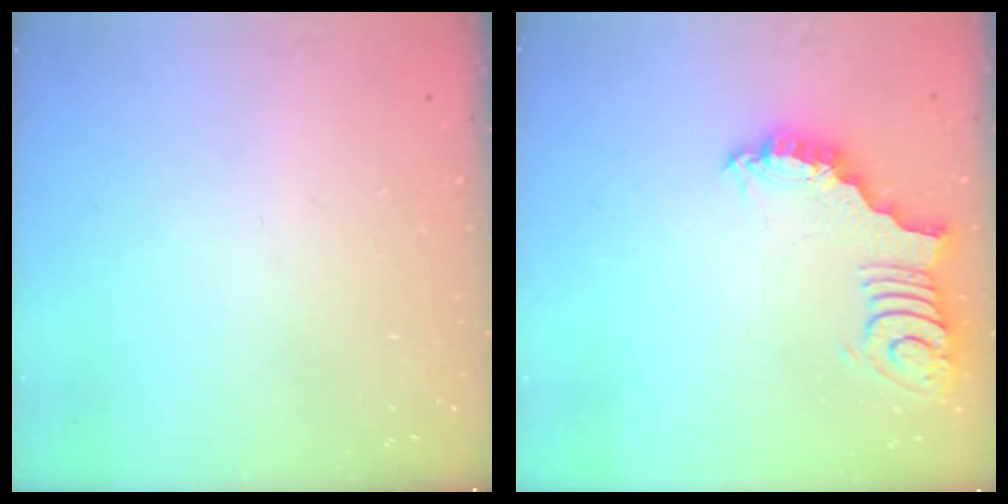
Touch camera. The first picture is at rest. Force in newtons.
{"total": 3.0, "press": 2.9, "slide": 0.5}